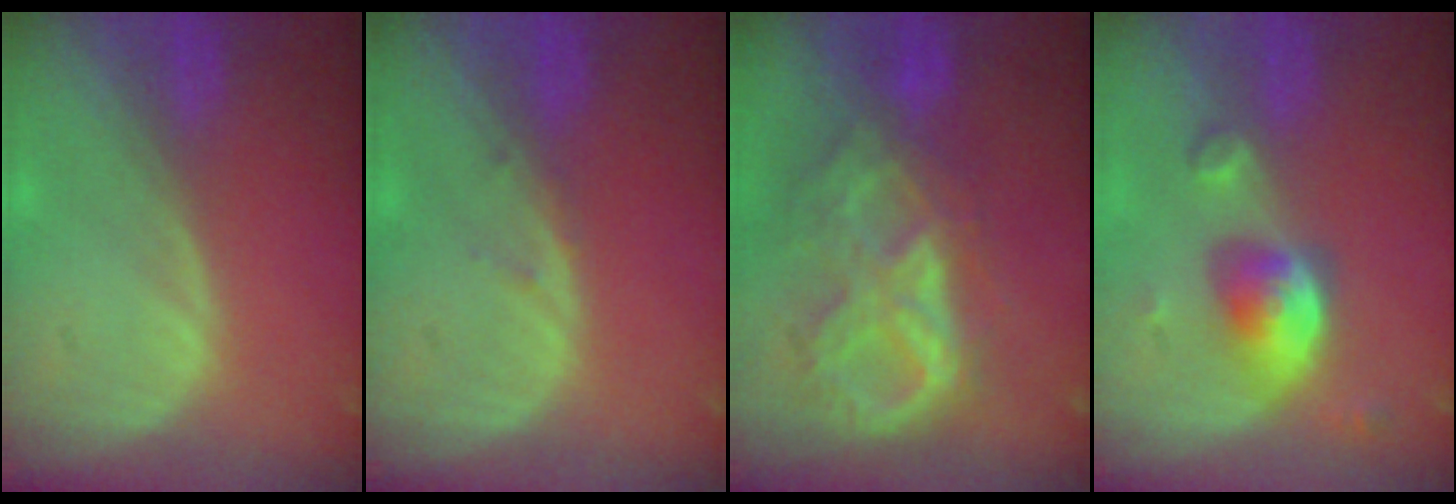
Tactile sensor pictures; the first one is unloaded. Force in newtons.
{"total": 0.8, "press": 0.7, "slide": 0.3}
{"total": 10.2, "press": 8.7, "slide": 5.3}
{"total": 5.4, "press": 5.4, "slide": 0.5}